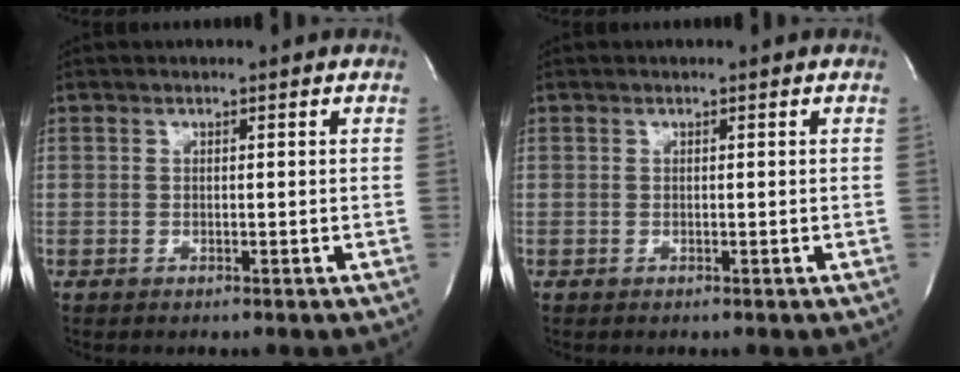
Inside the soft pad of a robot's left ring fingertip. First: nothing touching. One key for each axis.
{"total": 0.0}